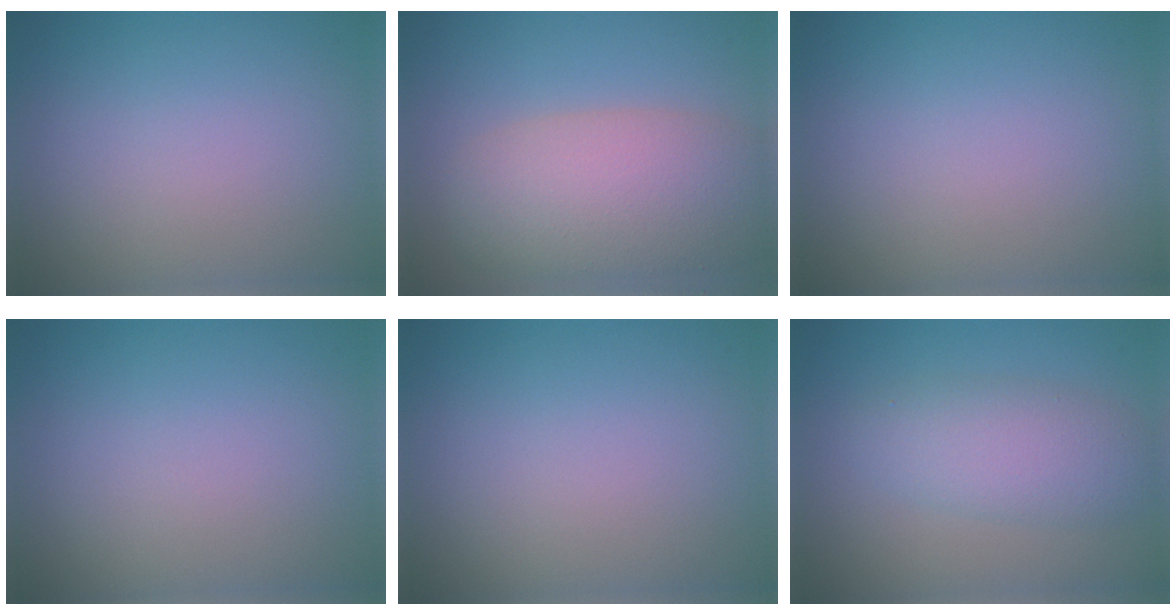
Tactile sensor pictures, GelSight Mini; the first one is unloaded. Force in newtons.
{"total": 7.6, "press": 7.6, "slide": 0.4}
{"total": 0.0}
{"total": 0.0}
{"total": 0.0}
{"total": 4.2, "press": 4.2, "slide": 0.1}